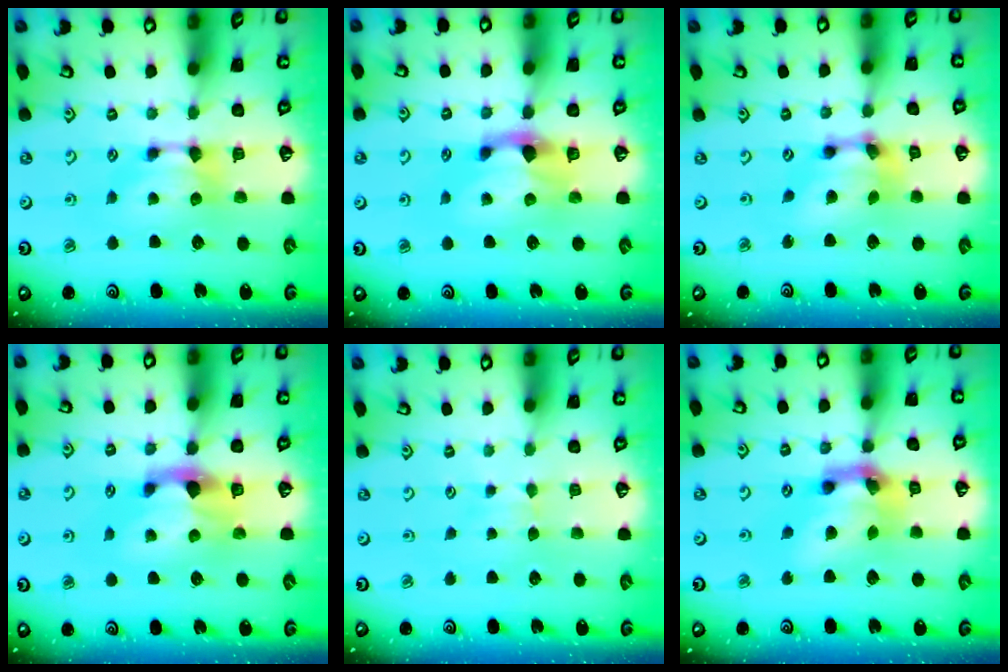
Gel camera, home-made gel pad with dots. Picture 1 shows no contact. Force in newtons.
{"total": 2.2, "press": 1.7, "slide": 1.4}
{"total": 5.1, "press": 4.7, "slide": 1.9}
{"total": 3.1, "press": 2.7, "slide": 1.4}
{"total": 2.6, "press": 2.5, "slide": 0.2}
{"total": 8.2, "press": 7.9, "slide": 2.3}